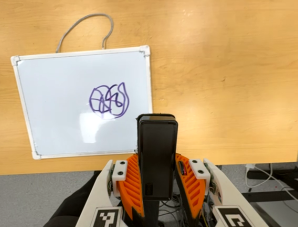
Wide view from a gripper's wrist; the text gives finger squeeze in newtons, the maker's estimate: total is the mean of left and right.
{"total": 4.9, "left": 3.3, "right": 6.6}